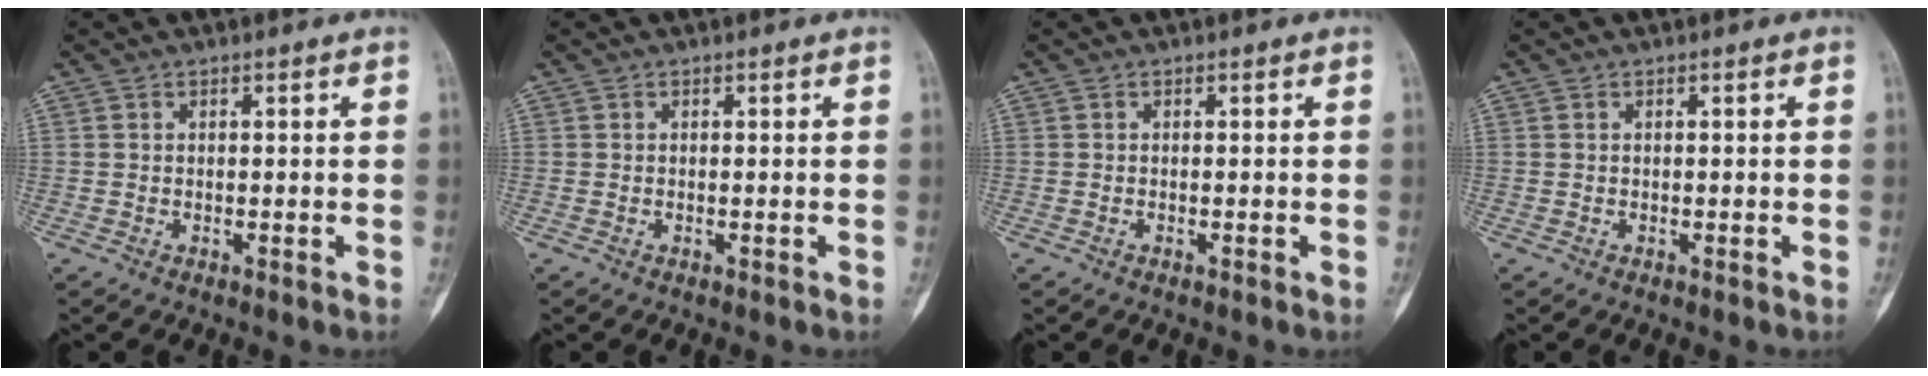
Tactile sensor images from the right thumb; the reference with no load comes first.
{"total": 0.0}
{"total": 0.0}
{"total": 0.0}